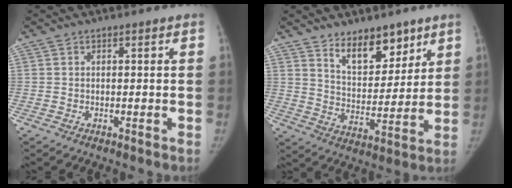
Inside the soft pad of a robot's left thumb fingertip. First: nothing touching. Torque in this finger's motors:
{"motor_torque": [0.74, 0.82, 0.12, 0.05, 0.03]}